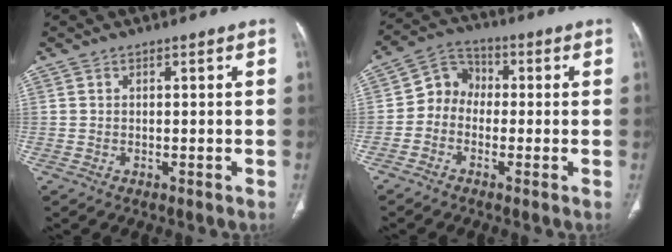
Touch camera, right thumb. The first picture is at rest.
{"total": 6.0, "force": [-1.2, 5.1, 2.8], "torque": [-0.025, 0.025, -0.042]}